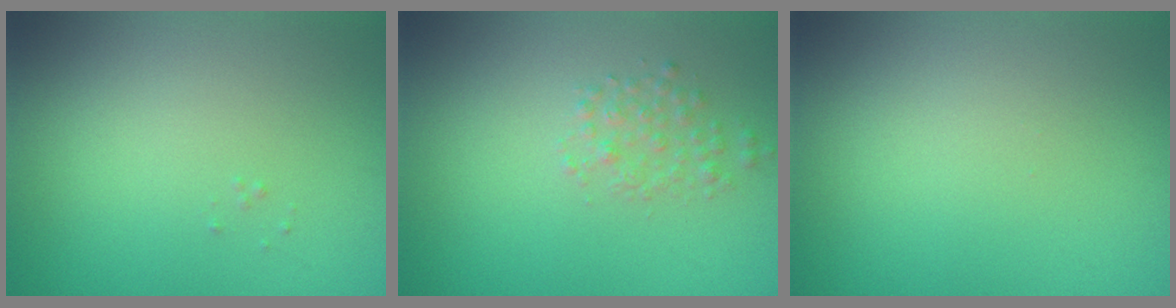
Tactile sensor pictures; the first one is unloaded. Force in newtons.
{"total": 1.6, "press": 1.6, "slide": 0.0}
{"total": 0.0}